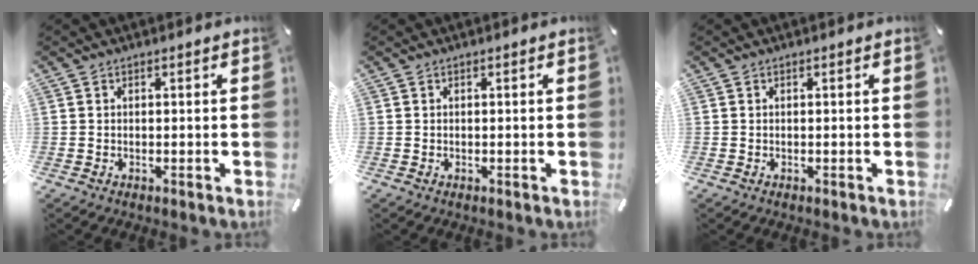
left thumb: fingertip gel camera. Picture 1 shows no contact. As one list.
[{"total": 0.0}, {"total": 0.0}]